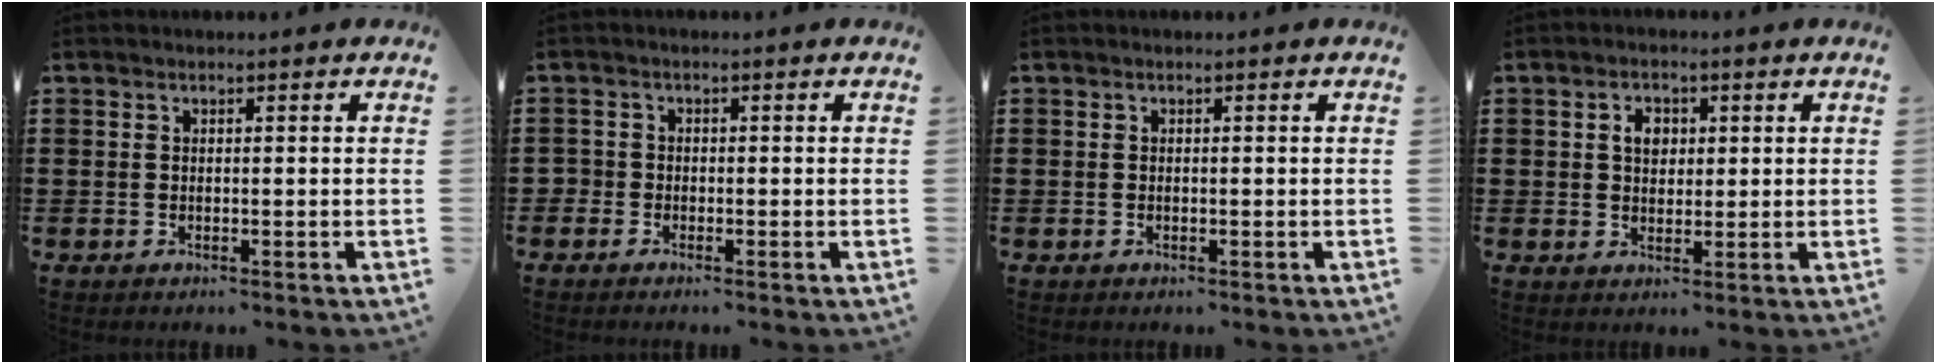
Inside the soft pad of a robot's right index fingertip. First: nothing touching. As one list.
[{"total": 1.3, "force": [-1.1, 0.7, 0.0], "torque": [-0.004, 0.000, -0.025]}, {"total": 0.0}, {"total": 3.2, "force": [0.7, 2.3, 2.1], "torque": [-0.048, 0.012, 0.011]}]